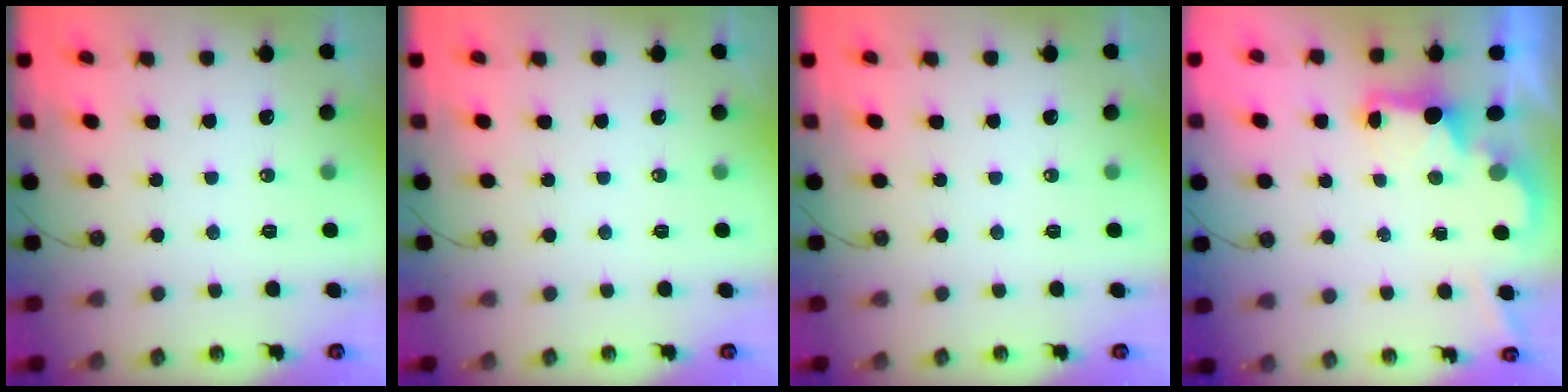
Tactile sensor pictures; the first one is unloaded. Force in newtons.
{"total": 0.0}
{"total": 0.0}
{"total": 2.1, "press": 2.0, "slide": 0.7}